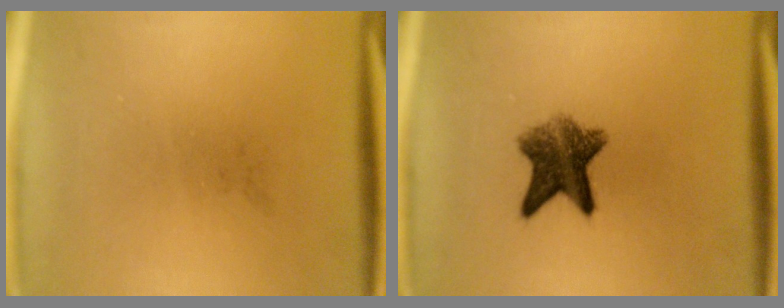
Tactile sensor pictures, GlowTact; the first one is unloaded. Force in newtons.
{"total": 7.5}